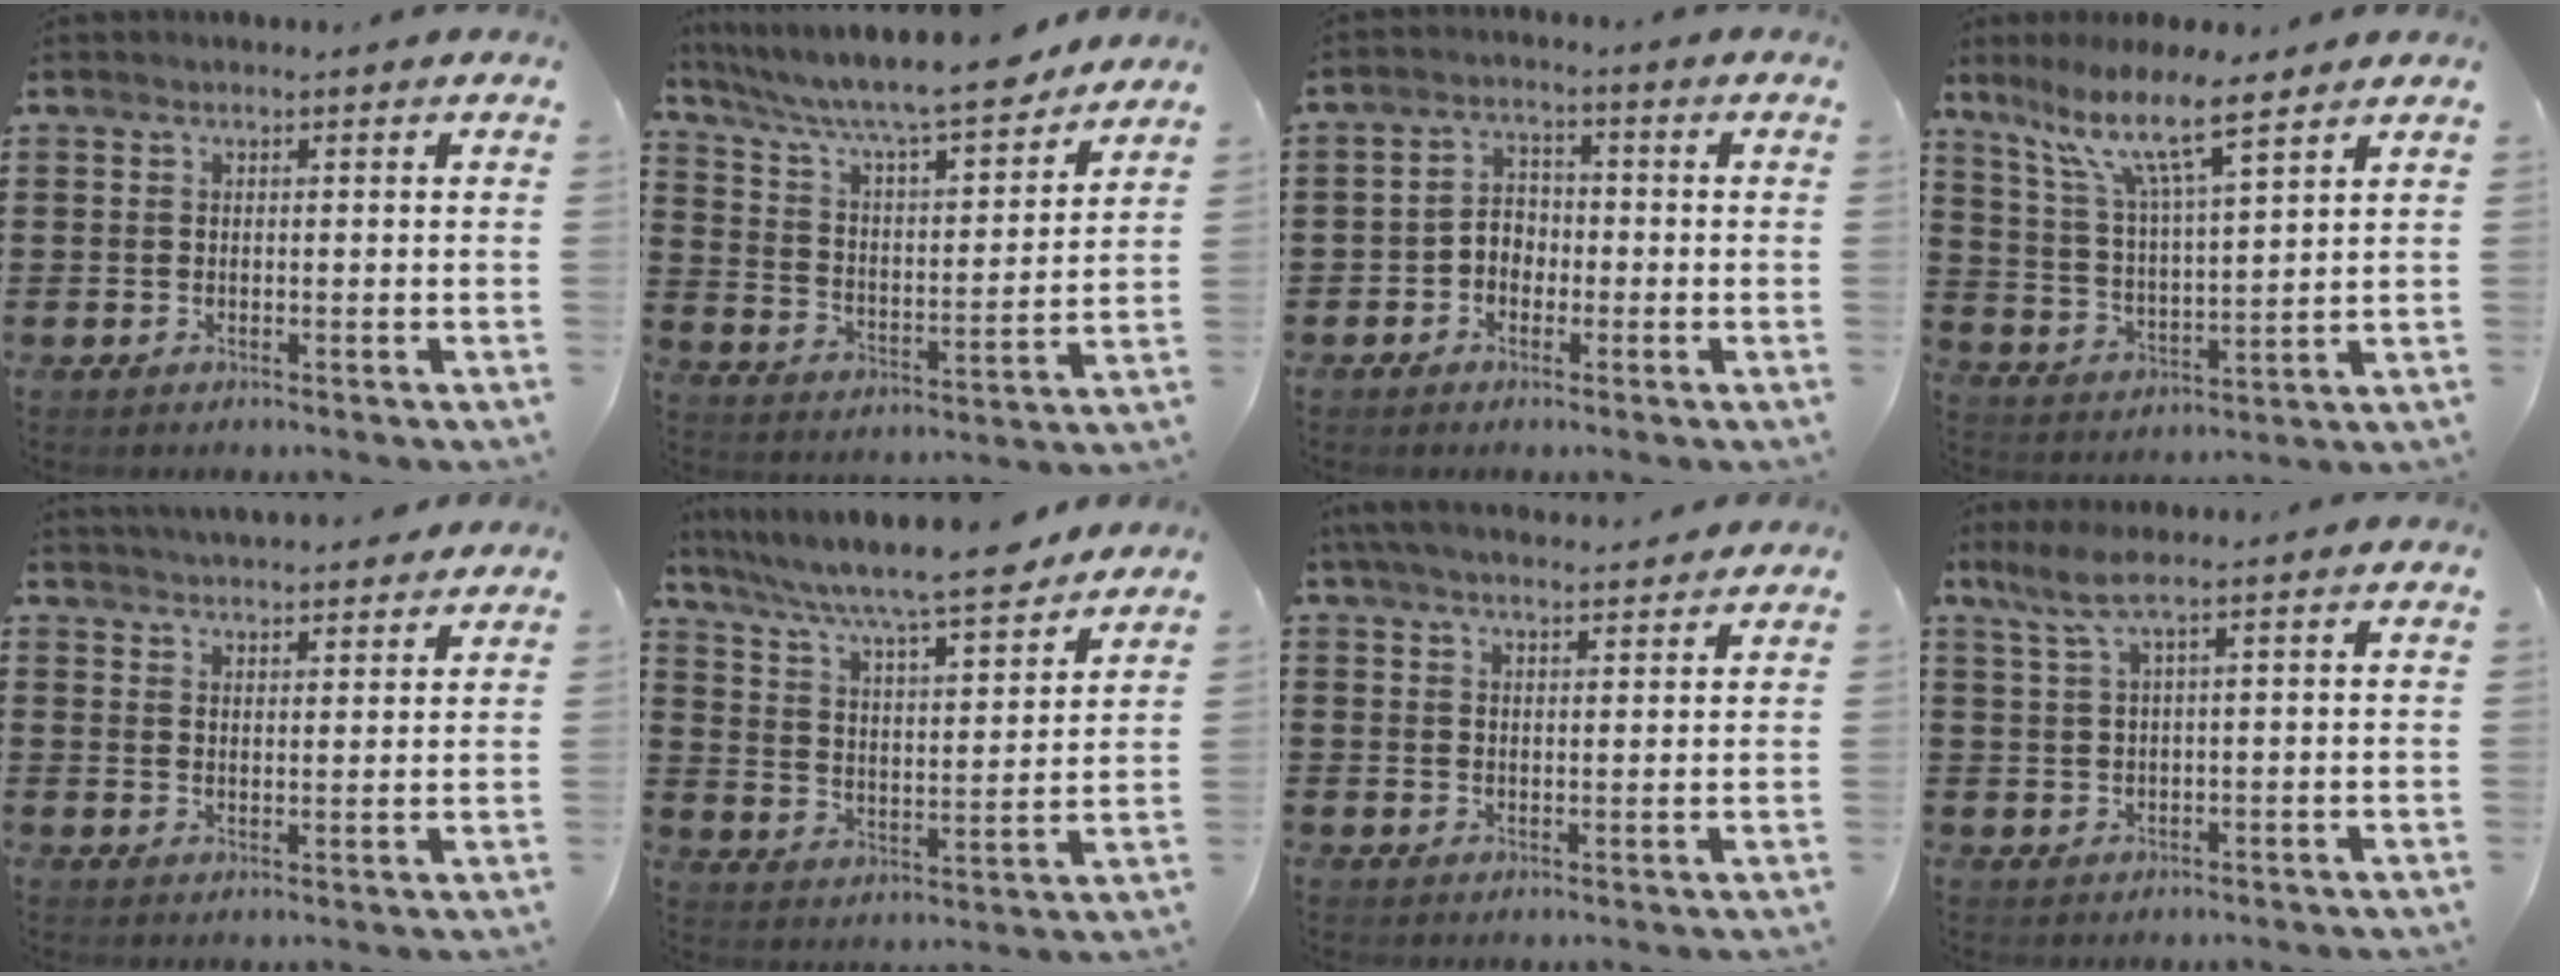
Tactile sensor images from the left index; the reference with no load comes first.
{"total": 8.7, "force": [7.5, 0.7, 4.4], "torque": [-0.114, -0.046, 0.122]}
{"total": 3.2, "force": [-1.6, 2.4, 1.3], "torque": [-0.032, 0.010, -0.037]}
{"total": 9.7, "force": [7.2, 1.3, 6.3], "torque": [-0.145, -0.032, 0.124]}
{"total": 3.9, "force": [3.9, 0.0, 0.1], "torque": [-0.016, -0.017, 0.070]}
{"total": 8.0, "force": [7.0, 0.4, 3.8], "torque": [-0.101, -0.043, 0.112]}
{"total": 4.2, "force": [3.9, 0.3, 1.4], "torque": [-0.038, -0.007, 0.073]}
{"total": 3.5, "force": [1.5, 0.0, 3.1], "torque": [-0.072, -0.003, 0.023]}